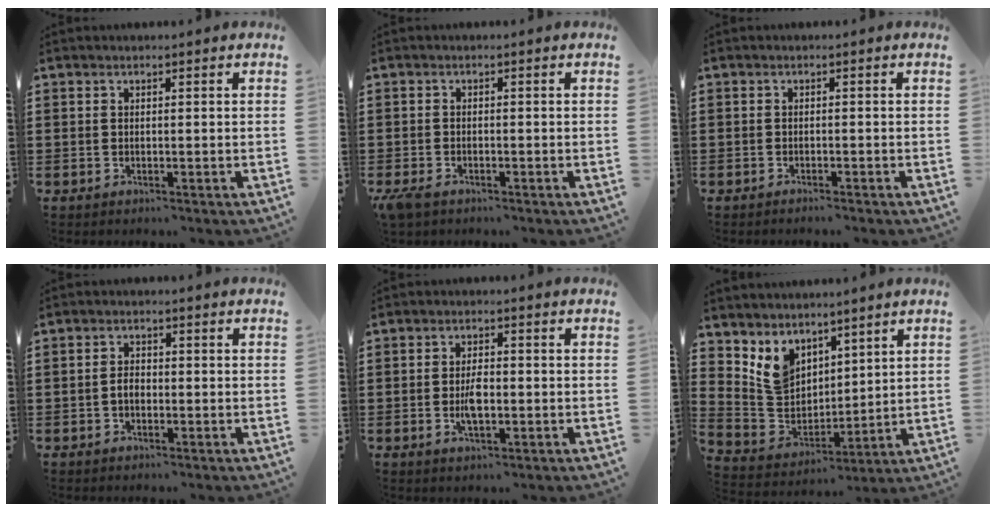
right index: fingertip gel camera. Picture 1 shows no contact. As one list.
[{"total": 1.6, "force": [-1.2, 0.7, 0.6], "torque": [-0.028, -0.002, -0.030]}, {"total": 0.8, "force": [-0.8, 0.0, 0.2], "torque": [-0.005, -0.001, -0.017]}, {"total": 2.1, "force": [-0.6, 1.3, 1.6], "torque": [-0.039, 0.000, -0.014]}, {"total": 3.9, "force": [-0.7, 1.6, 3.5], "torque": [-0.069, 0.002, -0.015]}, {"total": 6.7, "force": [4.1, 5.0, 1.6], "torque": [-0.074, -0.020, 0.079]}]